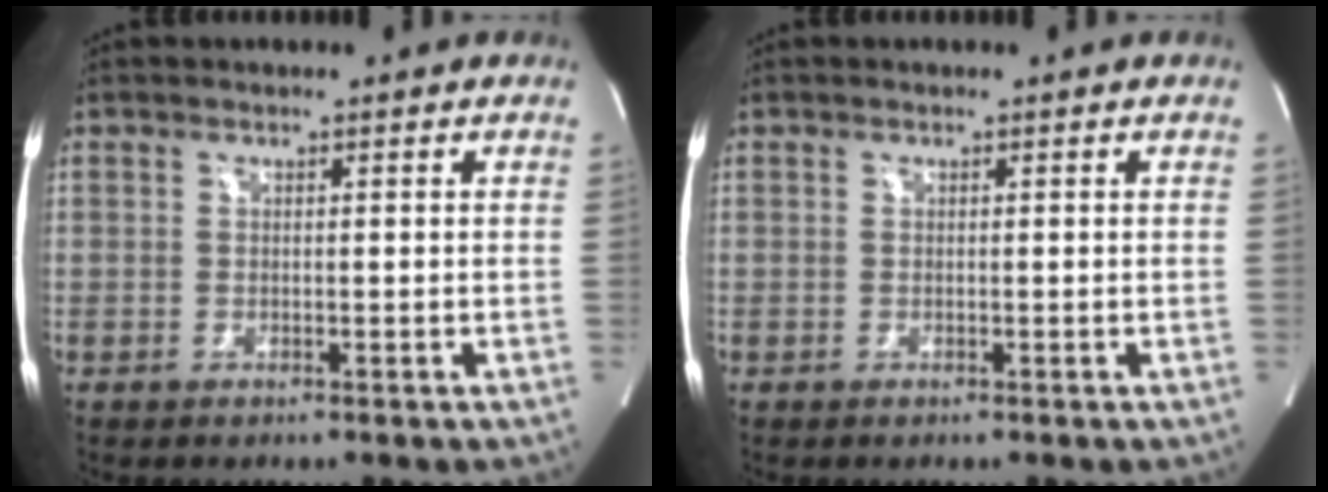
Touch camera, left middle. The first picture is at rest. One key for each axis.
{"total": 0.0}